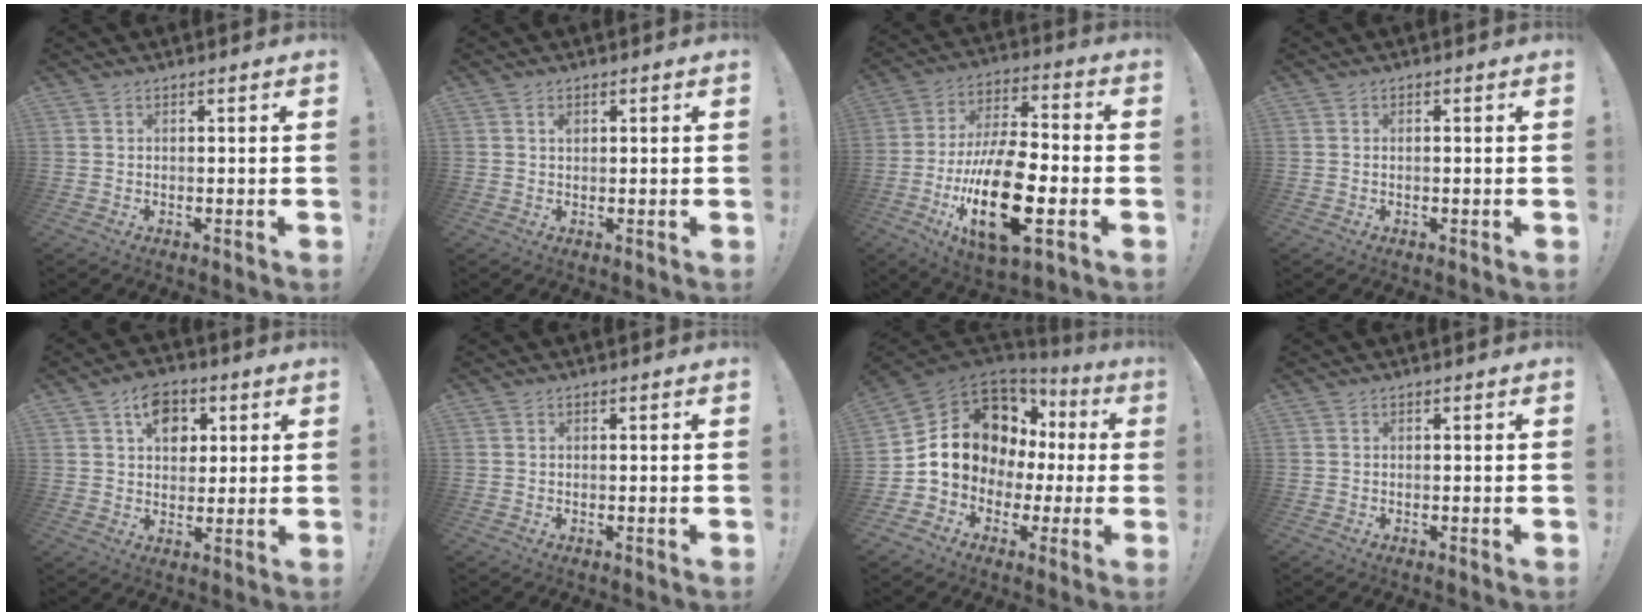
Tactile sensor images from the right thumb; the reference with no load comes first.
{"total": 1.0, "force": [0.5, 0.7, 0.5], "torque": [0.004, -0.005, 0.006]}
{"total": 23.0, "force": [-6.8, 9.5, 19.8], "torque": [-0.375, 0.025, -0.105]}
{"total": 0.6, "force": [-0.2, -0.1, 0.5], "torque": [-0.014, 0.001, -0.003]}
{"total": 8.9, "force": [3.5, 6.8, 4.6], "torque": [-0.051, -0.010, 0.062]}
{"total": 0.0}
{"total": 15.5, "force": [3.5, 12.7, 8.2], "torque": [-0.122, -0.023, 0.088]}
{"total": 0.0}